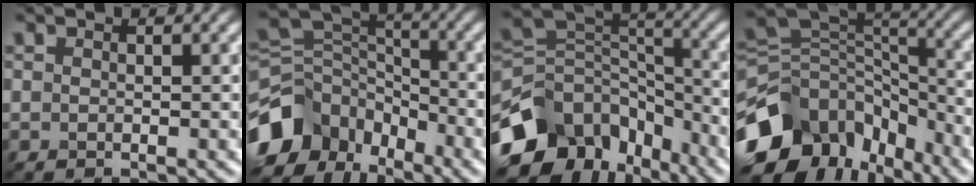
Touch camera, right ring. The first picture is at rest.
{"total": 9.8, "force": [-5.4, 6.8, 4.6], "torque": [-0.091, 0.007, -0.113]}
{"total": 12.2, "force": [-6.9, 8.5, 5.4], "torque": [-0.117, 0.004, -0.120]}
{"total": 13.6, "force": [-7.1, 9.5, 6.6], "torque": [-0.171, 0.002, -0.114]}